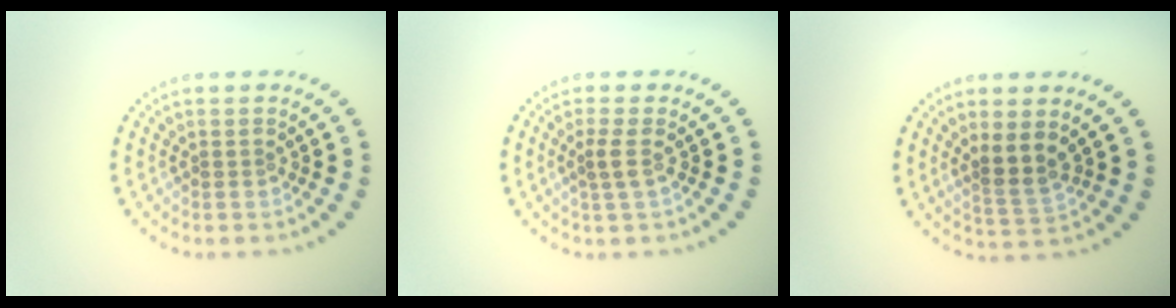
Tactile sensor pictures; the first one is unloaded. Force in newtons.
{"total": 1.4, "press": 1.1, "slide": 0.9}
{"total": 2.7, "press": 2.2, "slide": 1.6}